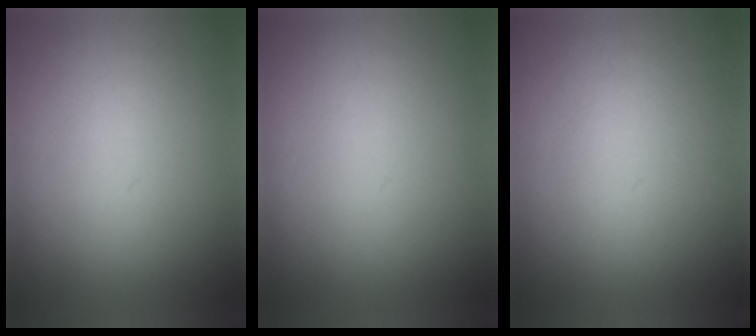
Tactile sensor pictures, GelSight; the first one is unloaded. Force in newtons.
{"total": 0.0}
{"total": 3.2}